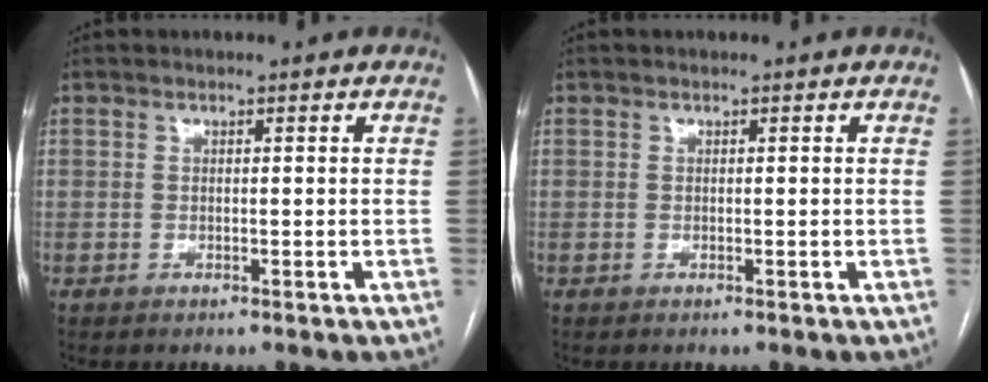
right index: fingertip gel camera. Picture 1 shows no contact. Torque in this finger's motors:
{"motor_torque": [-0.04, 0.04, 0.00, 0.00]}